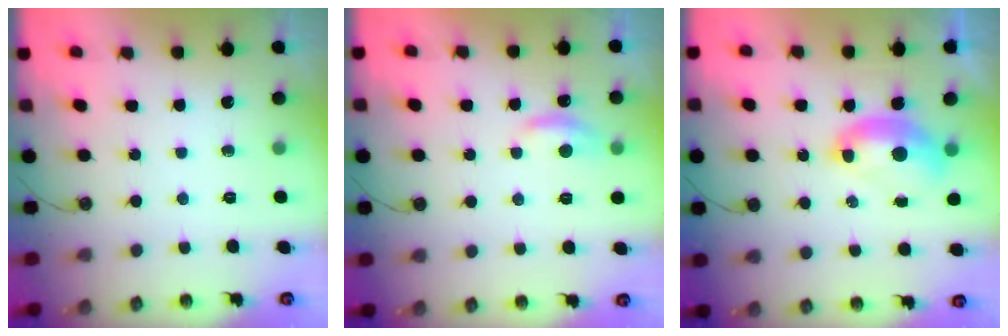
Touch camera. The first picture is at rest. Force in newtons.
{"total": 1.6, "press": 1.5, "slide": 0.5}
{"total": 2.6, "press": 2.6, "slide": 0.5}